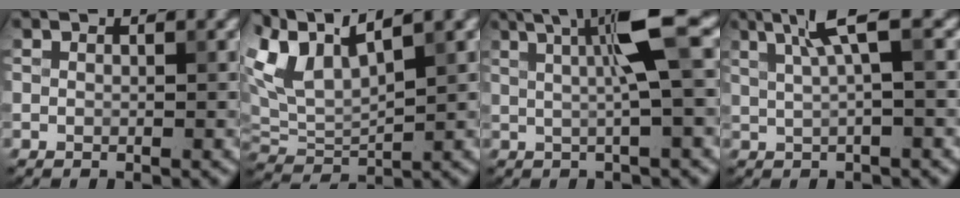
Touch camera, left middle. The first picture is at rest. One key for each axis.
{"total": 6.6, "fx": 3.6, "fy": 2.9, "fz": 4.7, "tx": -0.108, "ty": 0.016, "tz": 0.071}
{"total": 5.6, "fx": 1.0, "fy": 0.7, "fz": 5.5, "tx": -0.087, "ty": 0.014, "tz": 0.014}
{"total": 3.6, "fx": 1.2, "fy": 0.5, "fz": 3.4, "tx": -0.065, "ty": 0.010, "tz": 0.025}